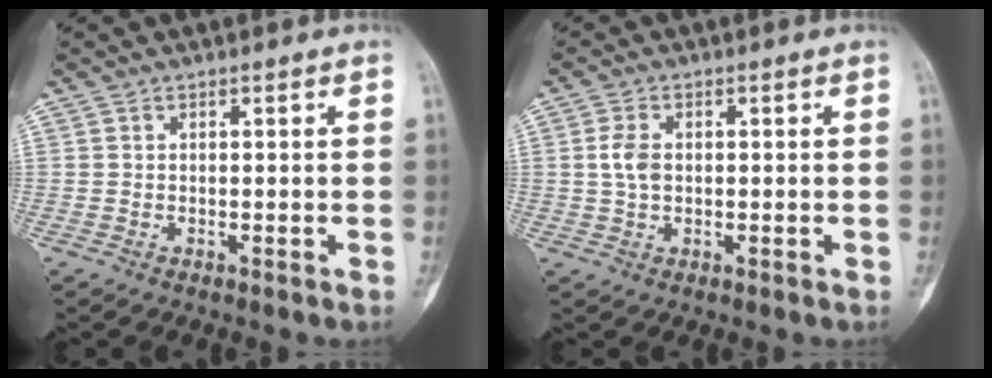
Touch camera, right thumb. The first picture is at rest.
{"total": 3.5, "force": [0.3, 2.2, 2.7], "torque": [-0.055, 0.005, 0.004]}